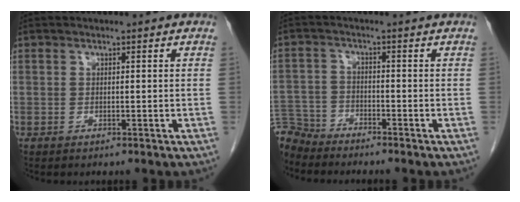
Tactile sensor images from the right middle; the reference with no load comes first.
{"total": 5.4, "force": [-5.3, 1.2, -0.4], "torque": [0.013, -0.006, -0.105]}